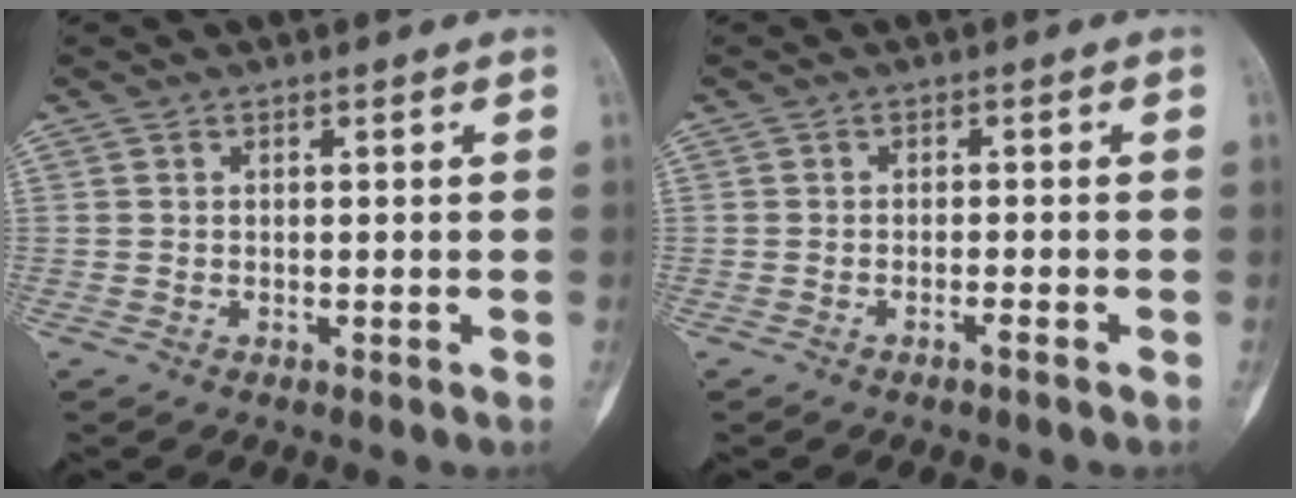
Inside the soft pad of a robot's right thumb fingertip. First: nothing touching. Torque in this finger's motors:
{"motor_torque": [-0.32, -0.01, -0.17, -0.01, -0.05]}